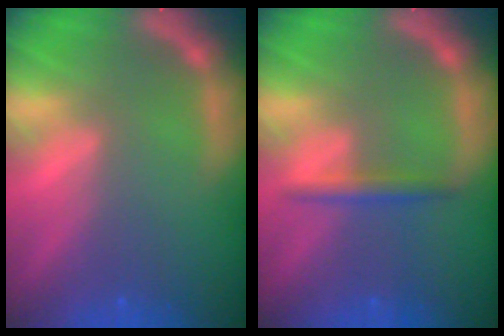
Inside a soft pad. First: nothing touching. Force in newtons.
{"total": 1.9}